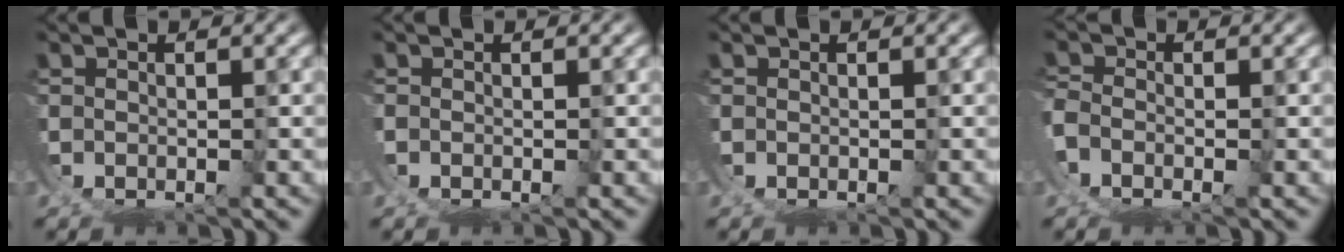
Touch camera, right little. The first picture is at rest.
{"total": 0.0}
{"total": 0.0}
{"total": 1.6, "force": [-1.0, 0.7, 1.0], "torque": [-0.021, -0.010, -0.015]}